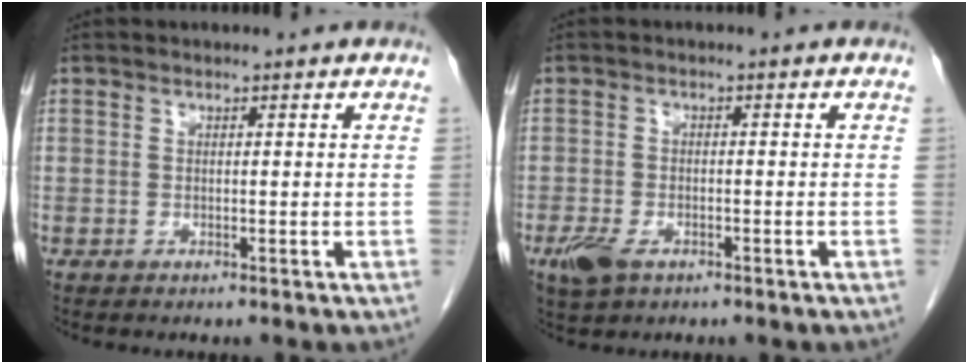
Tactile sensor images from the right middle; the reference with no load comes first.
{"total": 4.2, "force": [-2.4, 2.3, 2.6], "torque": [-0.056, -0.005, -0.036]}